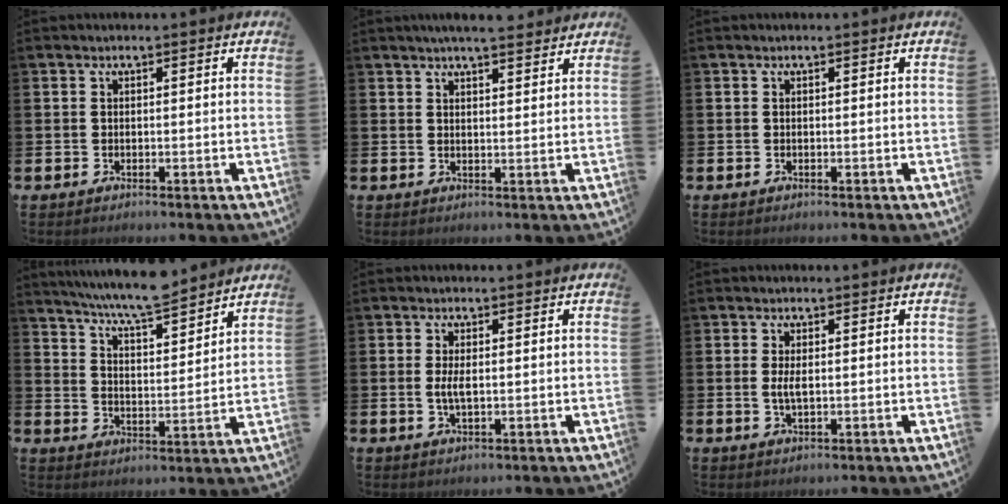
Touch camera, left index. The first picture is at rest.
{"total": 4.4, "force": [4.2, 0.4, 1.4], "torque": [-0.027, -0.015, 0.074]}
{"total": 0.0}
{"total": 7.8, "force": [7.5, 0.2, 2.2], "torque": [-0.064, -0.049, 0.134]}
{"total": 2.2, "force": [0.2, 0.8, 2.0], "torque": [-0.038, 0.002, 0.000]}
{"total": 2.1, "force": [0.1, 0.8, 2.0], "torque": [-0.037, 0.001, 0.001]}